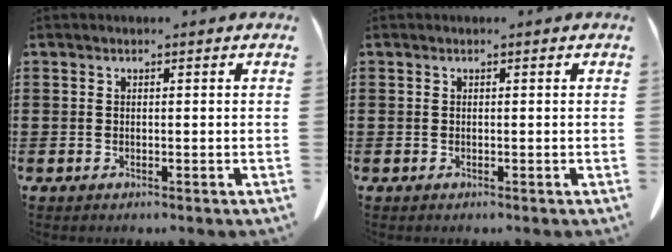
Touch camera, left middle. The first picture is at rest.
{"total": 0.0}